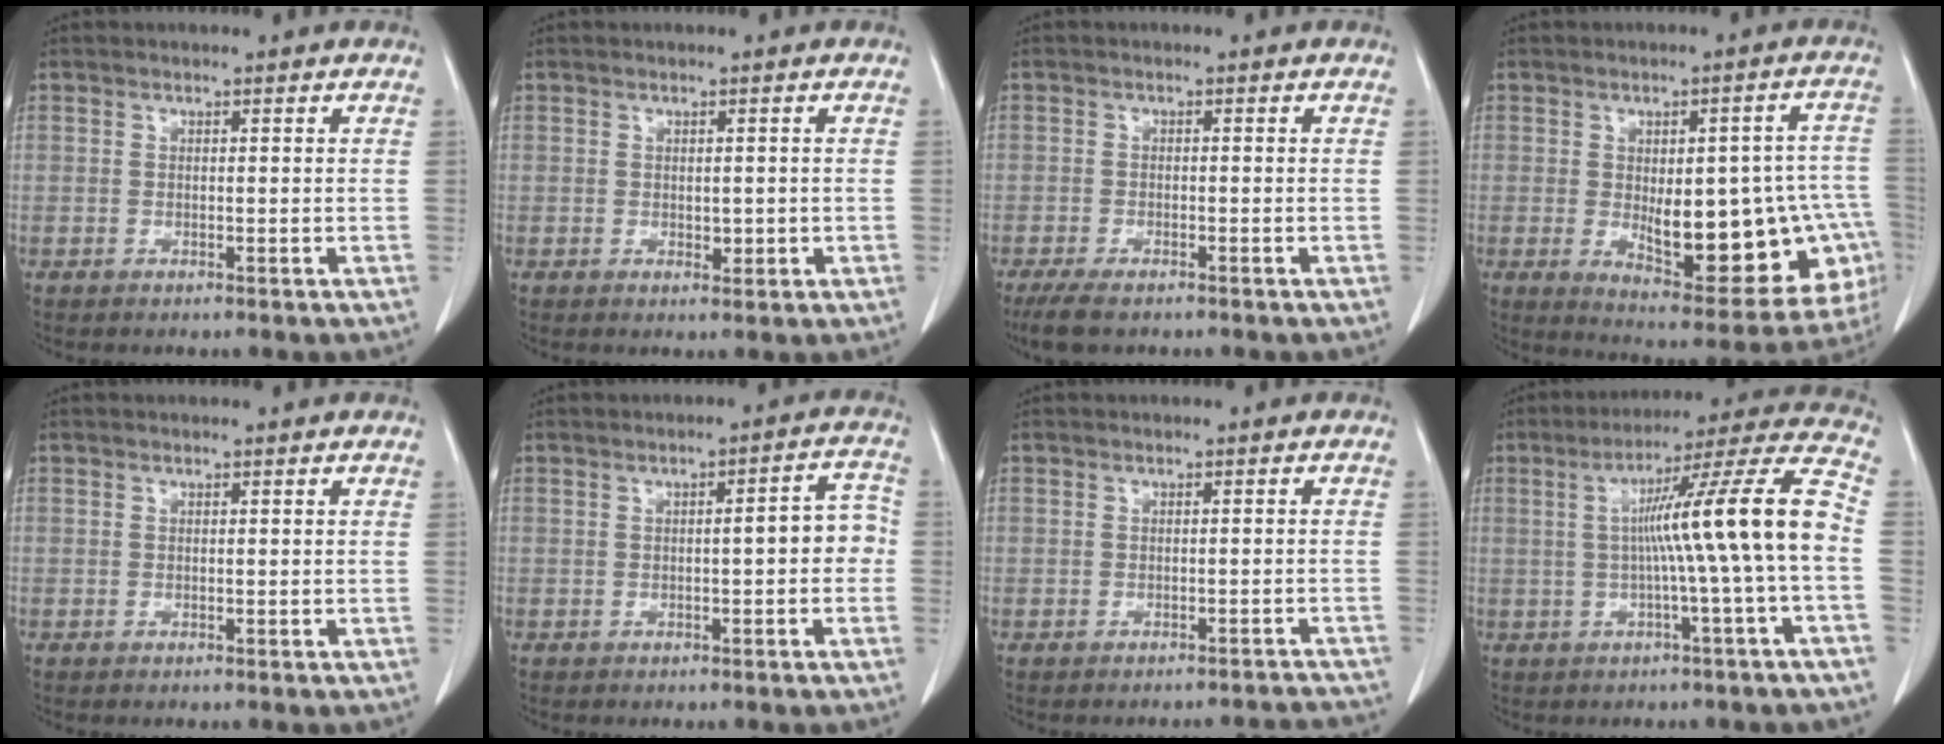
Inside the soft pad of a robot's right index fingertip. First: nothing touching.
{"total": 1.7, "force": [-0.1, 1.0, 1.3], "torque": [-0.017, -0.002, 0.003]}
{"total": 4.5, "force": [-3.3, 1.3, 2.7], "torque": [-0.051, -0.012, -0.052]}
{"total": 20.5, "force": [-3.6, 7.4, 18.7], "torque": [-0.178, 0.021, -0.017]}
{"total": 0.0}
{"total": 4.7, "force": [-0.5, 1.2, 4.5], "torque": [-0.051, 0.022, -0.009]}
{"total": 6.1, "force": [-5.9, 1.3, 0.1], "torque": [0.009, 0.018, -0.054]}
{"total": 14.5, "force": [-0.8, -1.8, 14.4], "torque": [-0.211, 0.021, -0.016]}